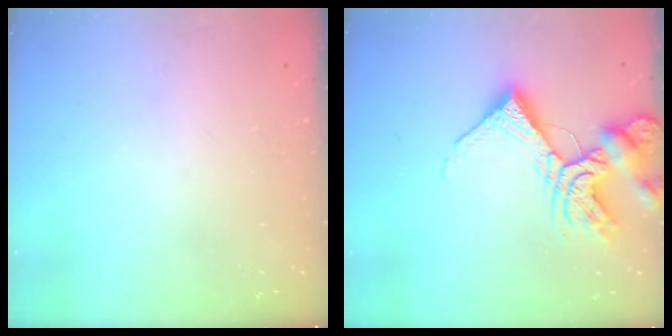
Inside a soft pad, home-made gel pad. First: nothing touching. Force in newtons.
{"total": 14.3, "press": 14.2, "slide": 1.7}